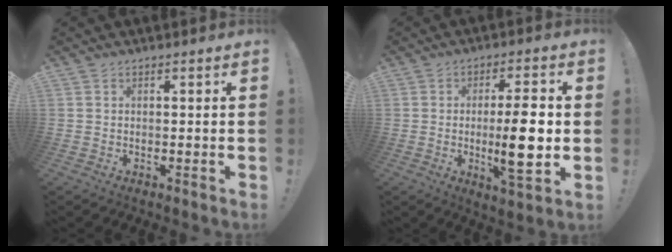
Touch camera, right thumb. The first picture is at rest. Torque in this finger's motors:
{"motor_torque": [1.86, 3.14, 0.23, 0.21, 0.23]}